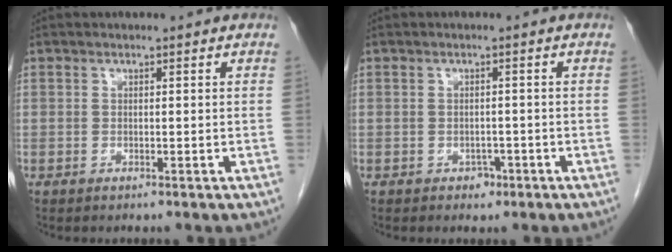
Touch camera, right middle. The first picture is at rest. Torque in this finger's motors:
{"motor_torque": [-0.13, -0.04, -0.01, 0.00]}